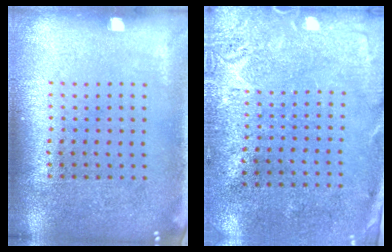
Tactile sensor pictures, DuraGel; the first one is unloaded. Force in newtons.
{"total": 2.7, "press": 2.2, "slide": 1.6}